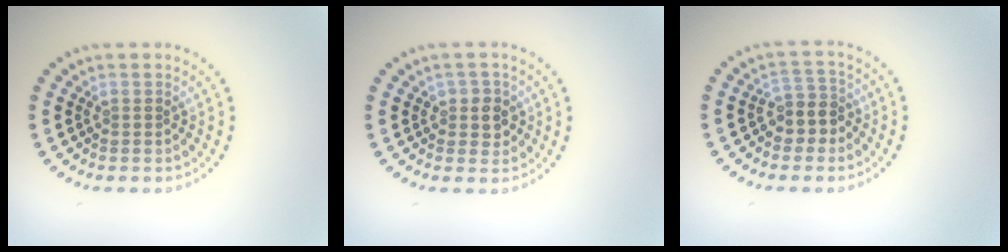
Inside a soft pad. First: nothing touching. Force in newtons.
{"total": 2.0, "press": 1.8, "slide": 0.7}
{"total": 2.6, "press": 2.2, "slide": 1.4}